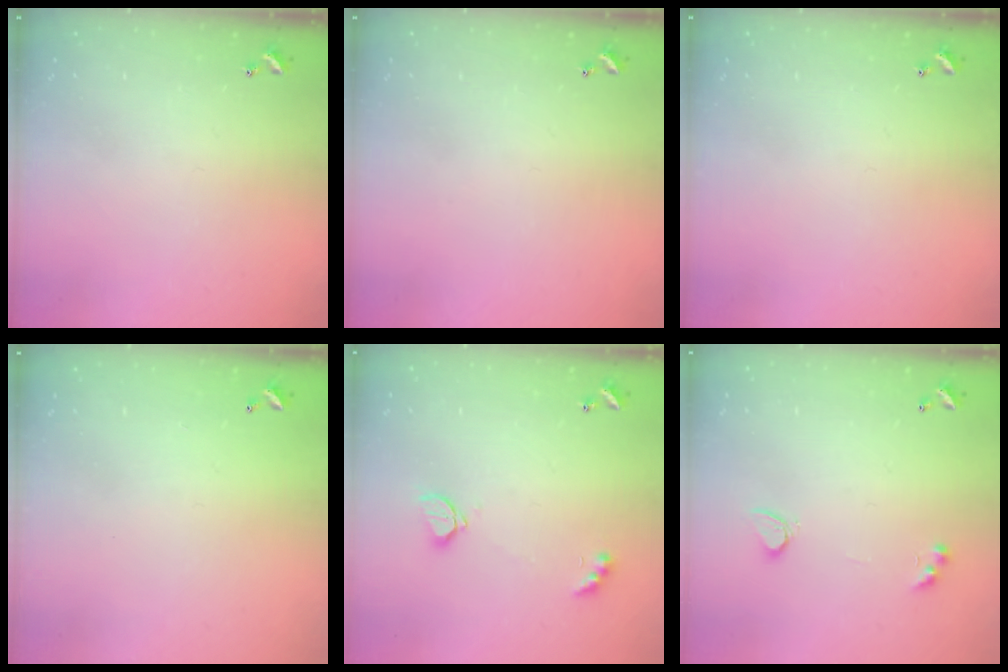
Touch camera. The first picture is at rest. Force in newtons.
{"total": 0.0}
{"total": 0.0}
{"total": 2.8, "press": 2.8, "slide": 0.1}
{"total": 2.2, "press": 2.1, "slide": 0.6}
{"total": 3.3, "press": 2.8, "slide": 1.7}